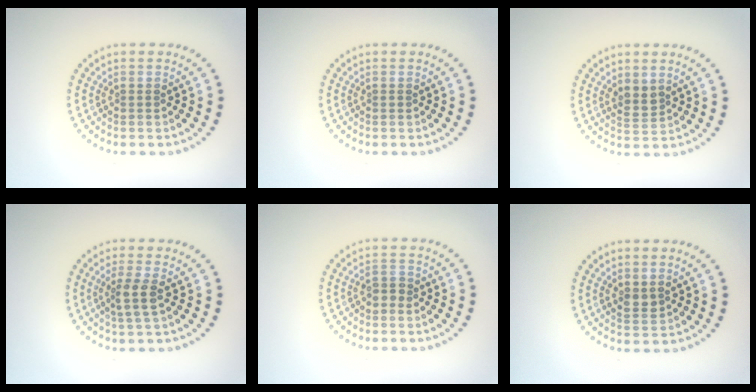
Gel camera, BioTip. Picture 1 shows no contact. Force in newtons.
{"total": 0.0}
{"total": 1.8, "press": 1.6, "slide": 0.7}
{"total": 2.1, "press": 1.7, "slide": 1.1}
{"total": 1.2, "press": 1.1, "slide": 0.5}
{"total": 1.4, "press": 1.3, "slide": 0.4}